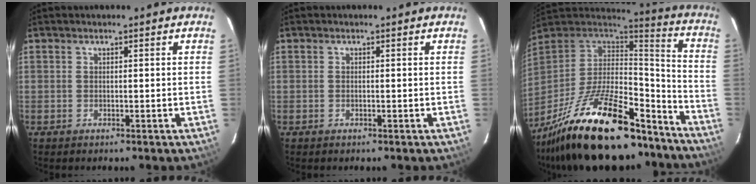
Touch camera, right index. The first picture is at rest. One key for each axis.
{"total": 0.0}
{"total": 32.3, "fx": -22.6, "fy": 11.6, "fz": 20.0, "tx": -0.367, "ty": -0.021, "tz": -0.344}